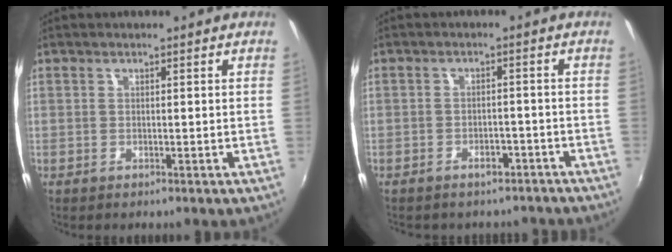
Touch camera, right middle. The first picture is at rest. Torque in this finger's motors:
{"motor_torque": [1.00, -1.14, 0.12, 0.05]}